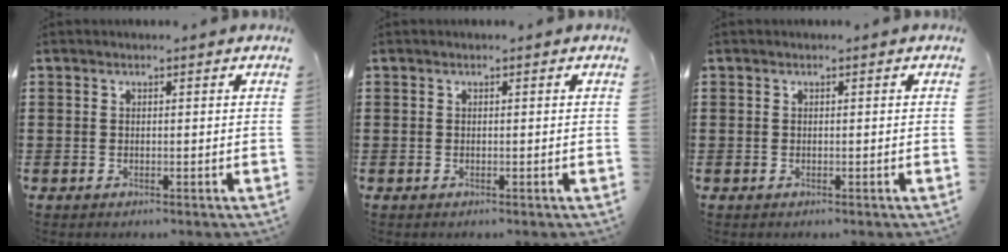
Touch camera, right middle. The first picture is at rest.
{"total": 0.0}
{"total": 0.0}